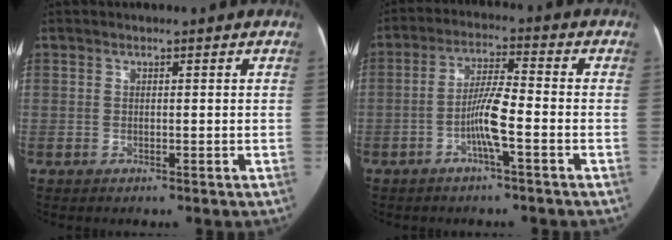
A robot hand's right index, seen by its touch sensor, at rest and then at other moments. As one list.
[{"total": 6.5, "force": [-2.5, 0.3, 6.0], "torque": [-0.121, 0.011, -0.046]}]